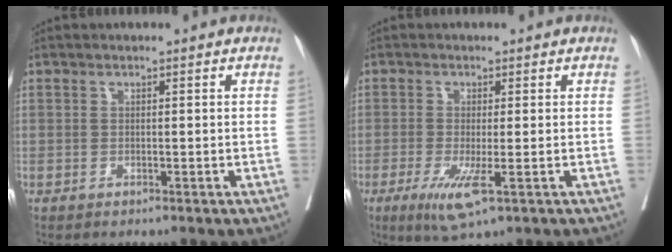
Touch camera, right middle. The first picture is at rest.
{"total": 5.4, "force": [-2.2, 0.5, 4.9], "torque": [-0.092, -0.017, -0.034]}